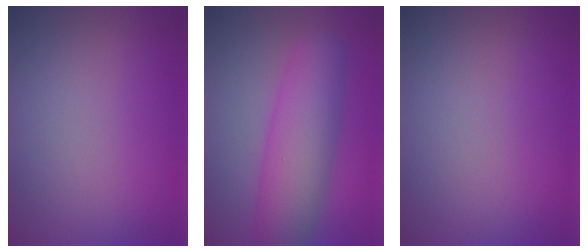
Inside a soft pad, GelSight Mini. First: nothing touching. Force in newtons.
{"total": 7.7, "press": 7.7, "slide": 0.2}
{"total": 0.0}